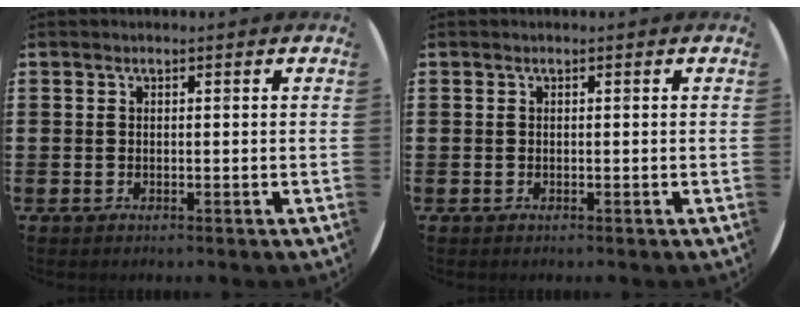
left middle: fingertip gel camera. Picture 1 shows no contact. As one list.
[{"total": 0.0}]